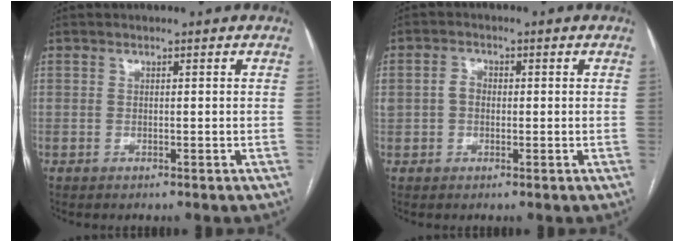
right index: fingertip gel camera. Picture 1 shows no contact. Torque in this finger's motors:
{"motor_torque": [-0.02, -0.10, 0.04, 0.01]}